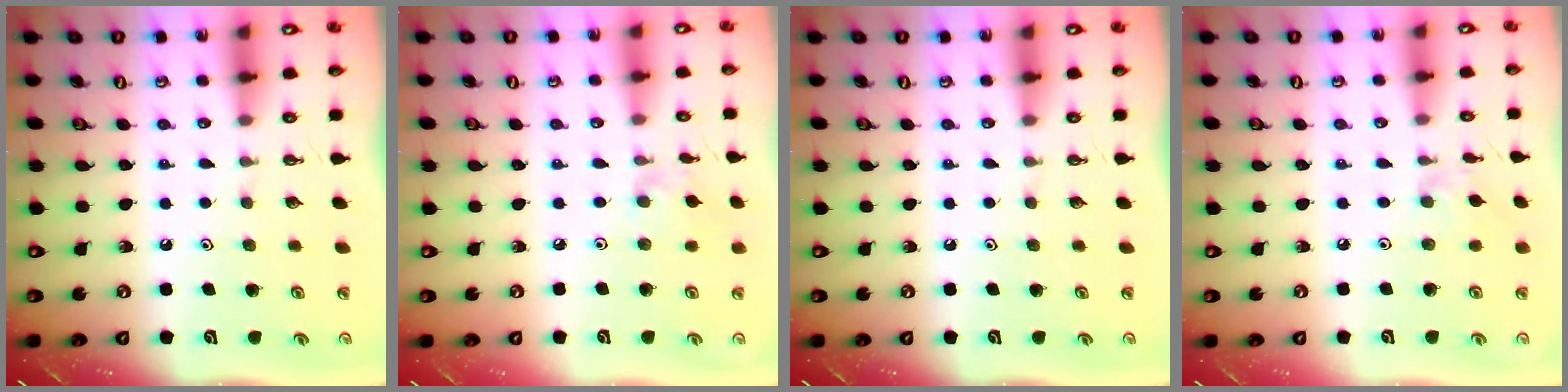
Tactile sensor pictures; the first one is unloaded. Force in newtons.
{"total": 3.7, "press": 3.7, "slide": 0.5}
{"total": 0.0}
{"total": 1.6, "press": 1.5, "slide": 0.4}